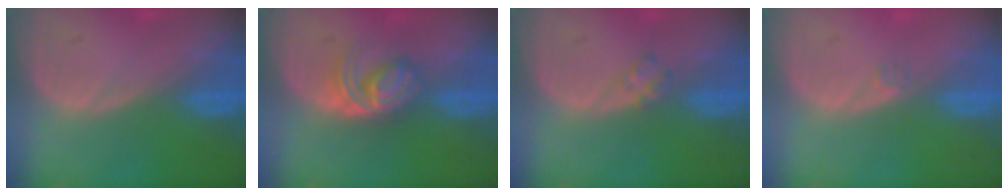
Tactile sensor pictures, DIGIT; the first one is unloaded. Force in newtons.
{"total": 5.9, "press": 5.1, "slide": 3.1}
{"total": 1.7, "press": 1.7, "slide": 0.3}
{"total": 0.8, "press": 0.7, "slide": 0.4}